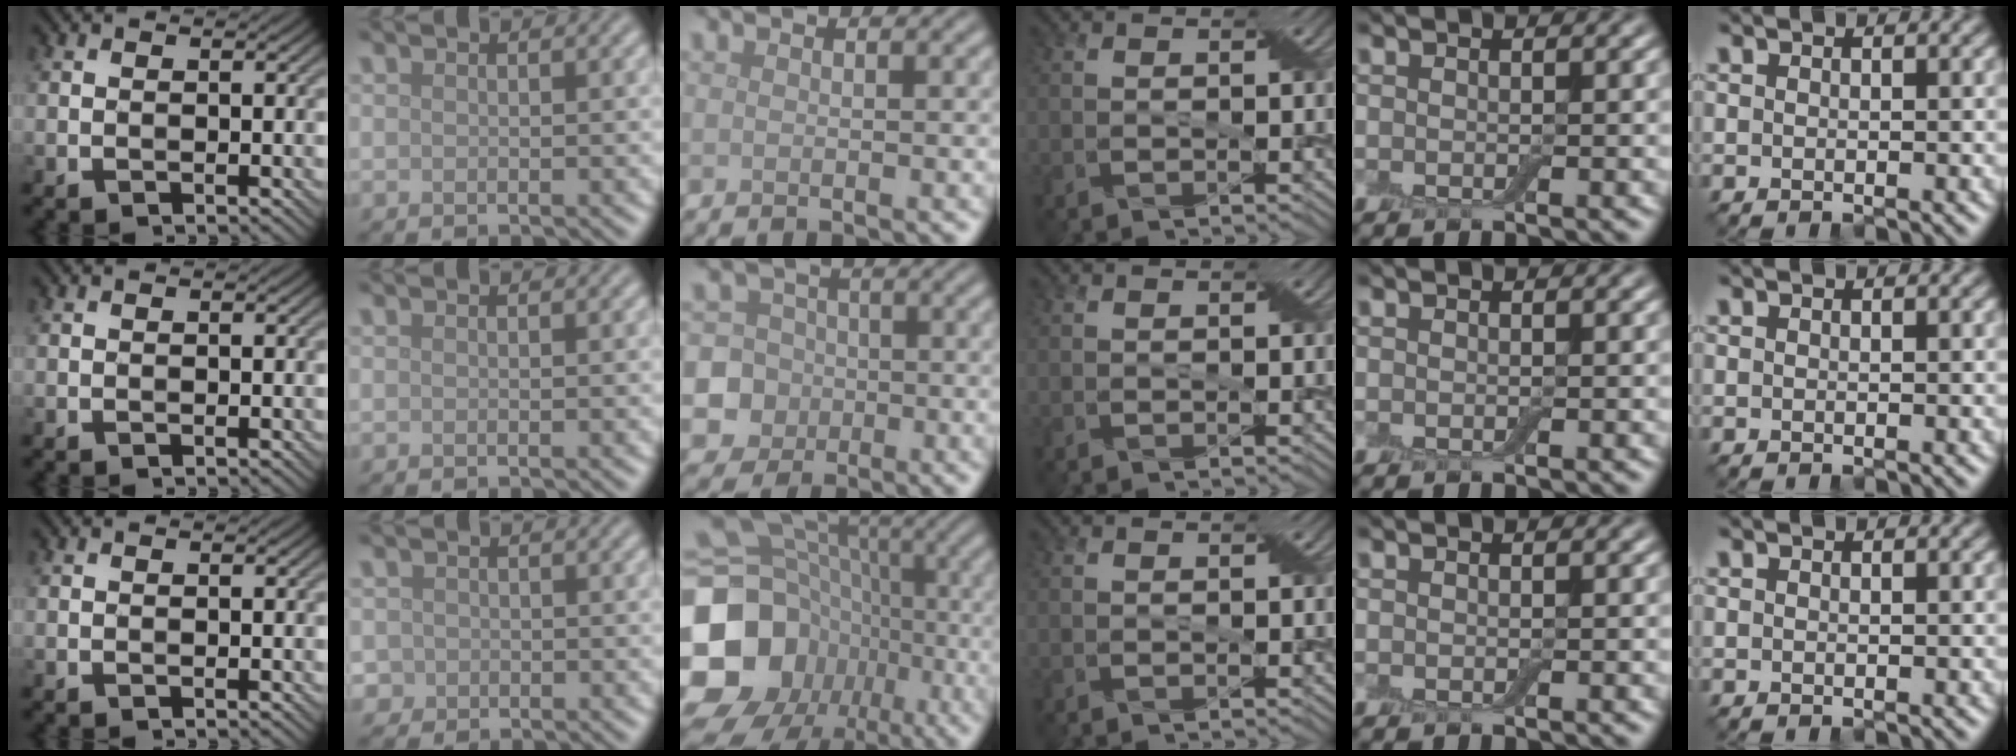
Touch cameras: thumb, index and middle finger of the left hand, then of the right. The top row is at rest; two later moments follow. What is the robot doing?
{"motion": "press", "object": "electronic device side button"}